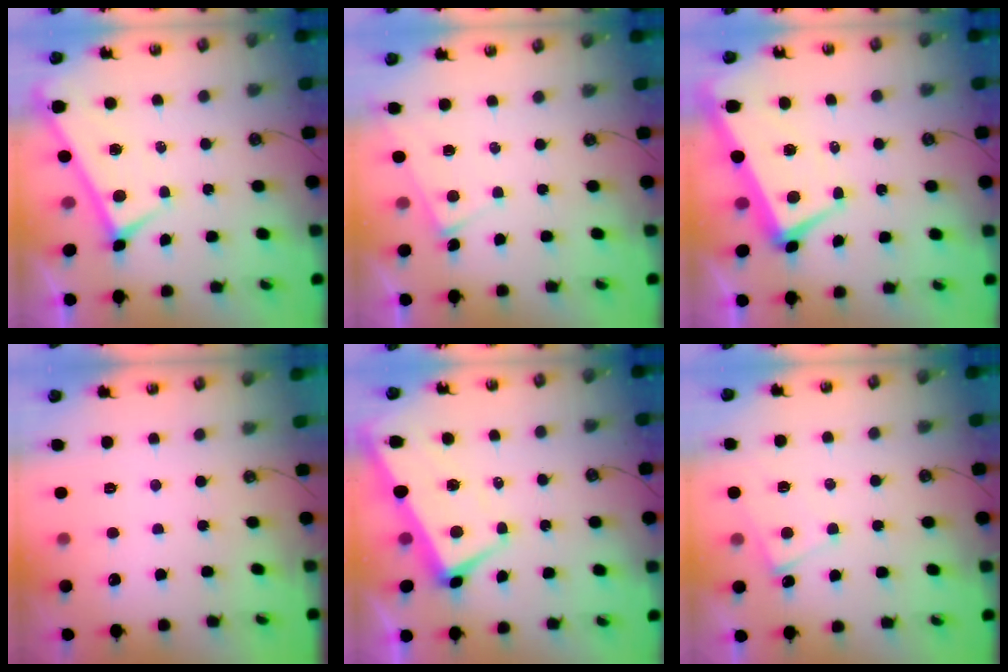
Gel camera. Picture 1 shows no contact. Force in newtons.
{"total": 2.9, "press": 2.9, "slide": 0.3}
{"total": 1.9, "press": 1.5, "slide": 1.2}
{"total": 0.0}
{"total": 1.0, "press": 0.3, "slide": 1.0}
{"total": 3.5, "press": 3.5, "slide": 0.2}